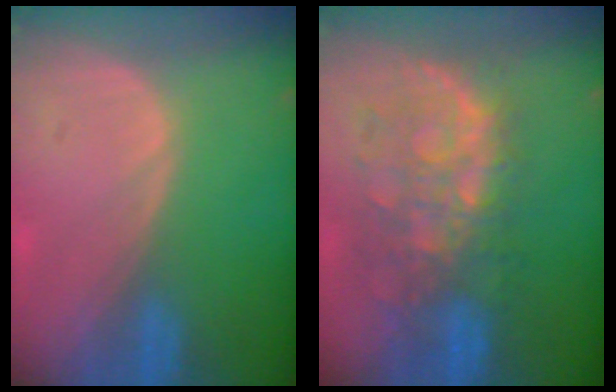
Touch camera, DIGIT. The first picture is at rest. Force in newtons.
{"total": 10.0, "press": 9.1, "slide": 4.0}